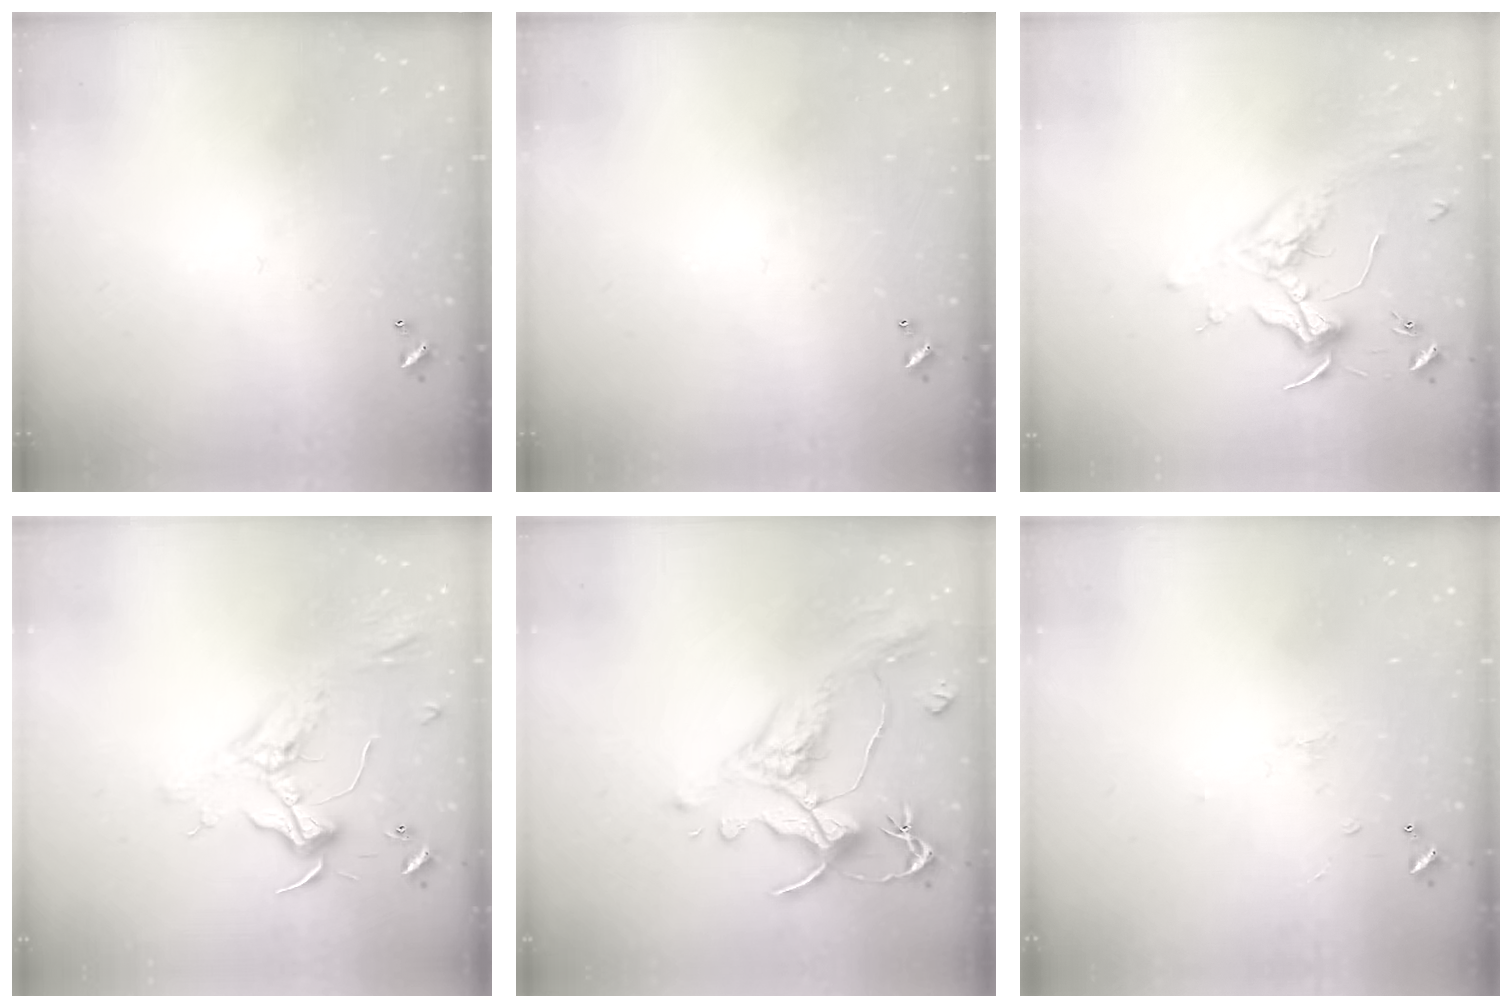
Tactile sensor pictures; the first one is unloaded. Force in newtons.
{"total": 0.0}
{"total": 2.0, "press": 1.9, "slide": 0.7}
{"total": 2.3, "press": 2.2, "slide": 0.8}
{"total": 1.6, "press": 0.4, "slide": 1.5}
{"total": 1.2, "press": 1.1, "slide": 0.6}